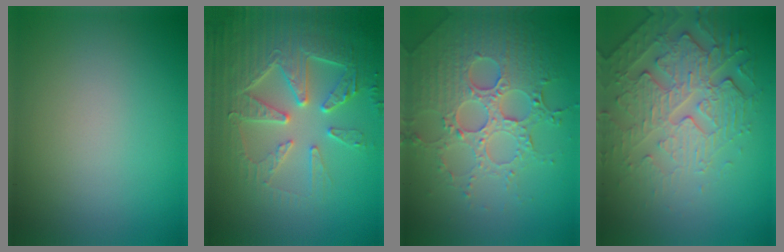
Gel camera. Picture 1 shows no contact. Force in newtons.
{"total": 7.1, "press": 5.9, "slide": 3.9}
{"total": 7.1, "press": 5.5, "slide": 4.6}
{"total": 4.8, "press": 4.4, "slide": 1.9}